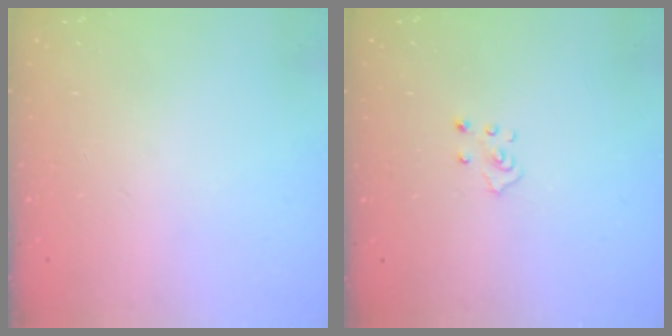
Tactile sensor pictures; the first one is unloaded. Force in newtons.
{"total": 2.7, "press": 2.7, "slide": 0.2}